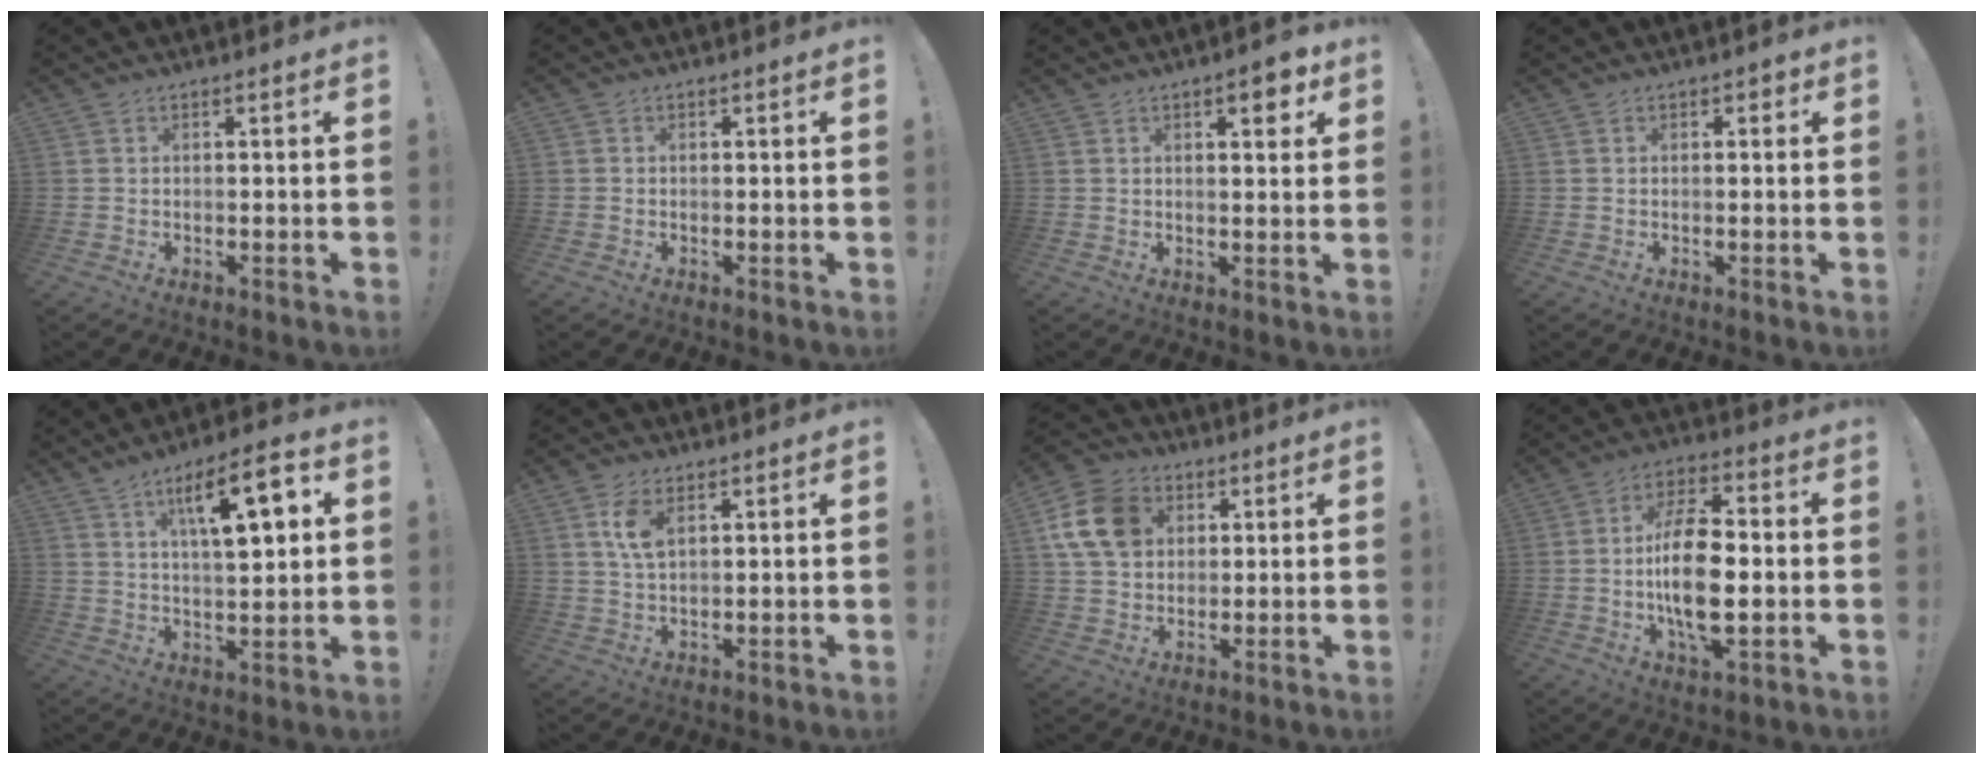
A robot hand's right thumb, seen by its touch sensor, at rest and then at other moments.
{"total": 0.9, "force": [-0.1, 0.9, 0.0], "torque": [0.001, 0.002, -0.003]}
{"total": 5.1, "force": [2.7, 1.7, 4.0], "torque": [-0.033, -0.016, 0.036]}
{"total": 0.9, "force": [0.2, 0.7, 0.4], "torque": [0.009, -0.002, -0.001]}
{"total": 14.7, "force": [5.8, 4.7, 12.7], "torque": [-0.189, -0.012, 0.085]}
{"total": 6.3, "force": [2.7, 3.1, 4.7], "torque": [-0.080, -0.012, 0.045]}
{"total": 14.4, "force": [4.6, 11.4, 7.6], "torque": [-0.116, -0.010, 0.094]}
{"total": 16.2, "force": [-1.7, 7.5, 14.3], "torque": [-0.269, -0.003, -0.038]}